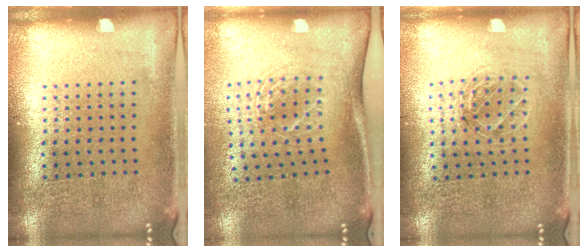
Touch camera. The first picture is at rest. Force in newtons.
{"total": 1.8, "press": 1.3, "slide": 1.2}
{"total": 1.1, "press": 1.1, "slide": 0.4}